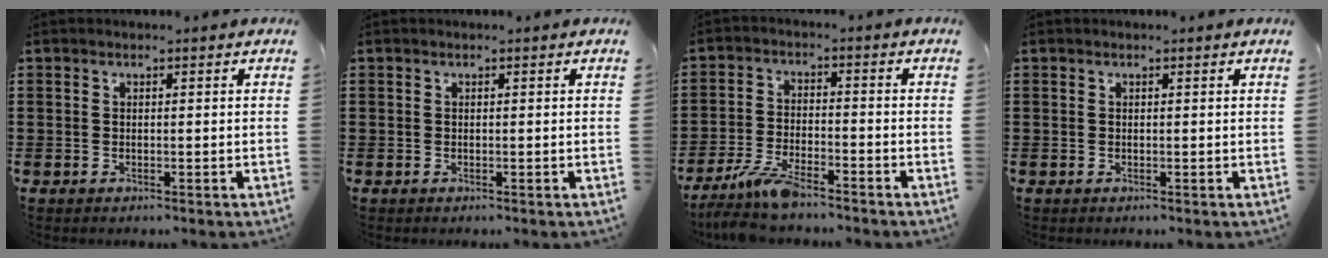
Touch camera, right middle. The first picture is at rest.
{"total": 0.0}
{"total": 6.1, "force": [-5.1, 0.9, 3.1], "torque": [-0.085, -0.010, -0.104]}
{"total": 0.0}